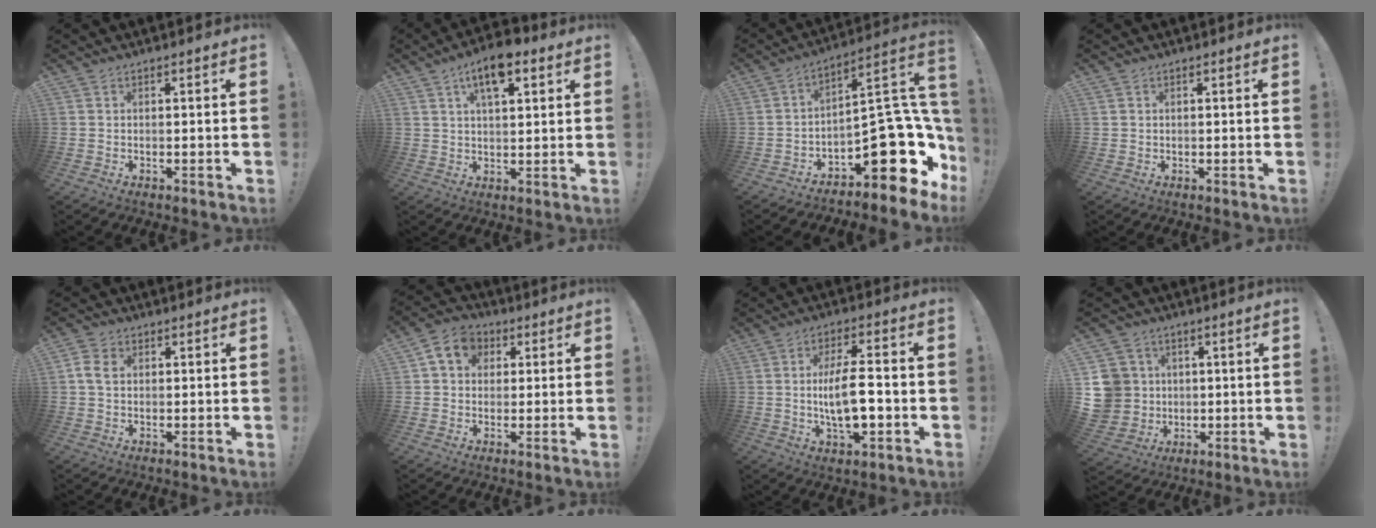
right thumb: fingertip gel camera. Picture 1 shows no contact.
{"total": 10.0, "force": [5.2, 4.6, 7.1], "torque": [-0.109, -0.009, 0.091]}
{"total": 19.6, "force": [-6.3, 8.6, 16.5], "torque": [-0.200, 0.018, -0.092]}
{"total": 0.7, "force": [0.3, 0.6, -0.2], "torque": [0.009, -0.001, 0.004]}
{"total": 4.5, "force": [0.8, 3.2, 3.1], "torque": [-0.061, 0.008, 0.016]}
{"total": 8.6, "force": [2.6, 7.2, 4.0], "torque": [-0.060, 0.002, 0.052]}
{"total": 11.7, "force": [-1.4, 4.2, 10.8], "torque": [-0.185, -0.005, -0.032]}
{"total": 9.7, "force": [1.1, 9.3, 2.6], "torque": [-0.054, 0.000, 0.030]}